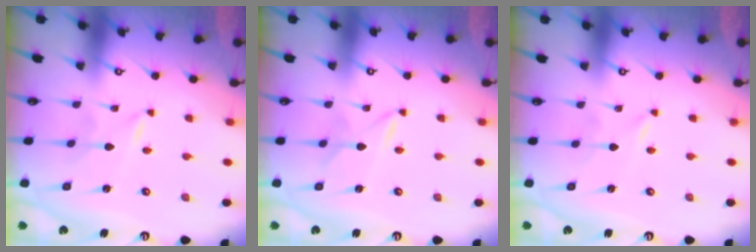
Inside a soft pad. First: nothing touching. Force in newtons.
{"total": 4.4, "press": 4.4, "slide": 0.2}
{"total": 0.0}